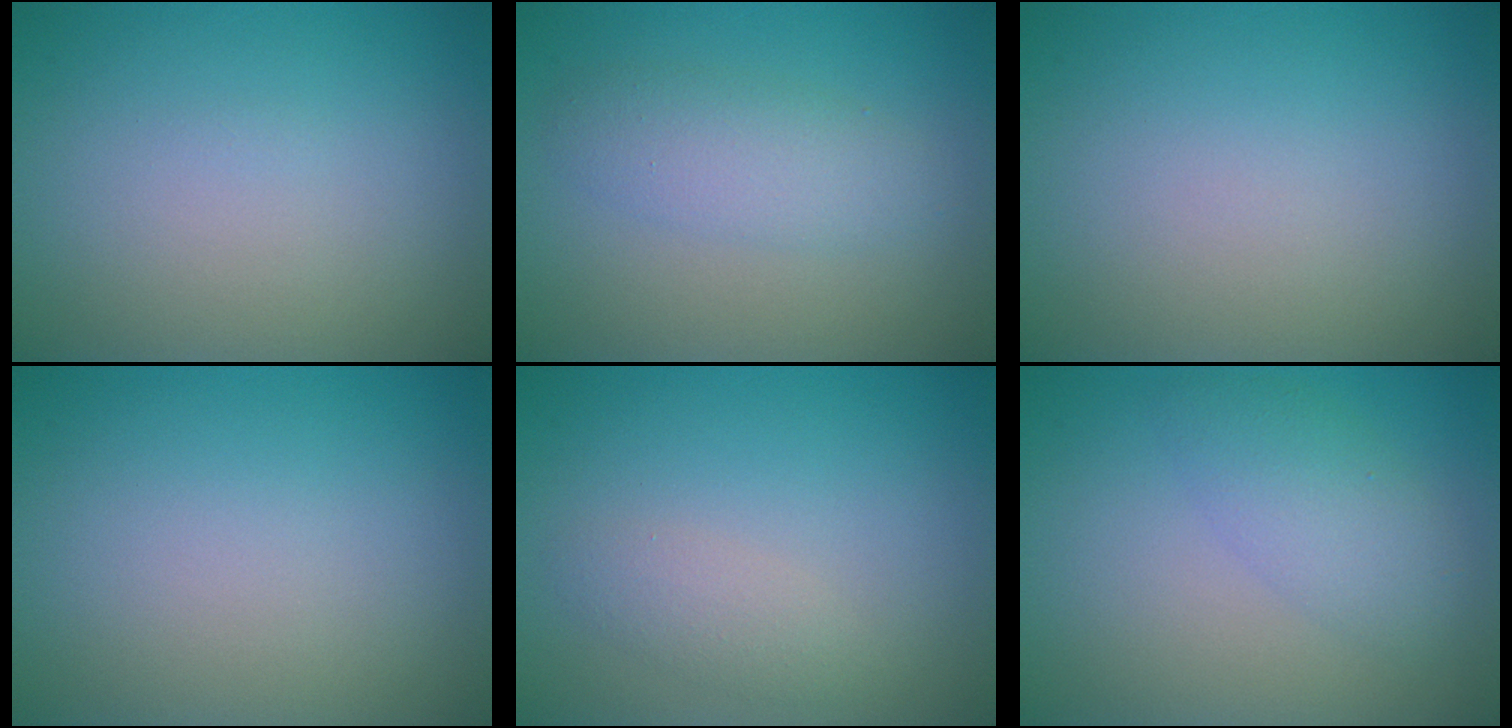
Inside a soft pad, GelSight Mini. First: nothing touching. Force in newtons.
{"total": 3.0, "press": 3.0, "slide": 0.2}
{"total": 0.0}
{"total": 0.0}
{"total": 1.6, "press": 1.6, "slide": 0.1}
{"total": 1.9, "press": 1.9, "slide": 0.2}